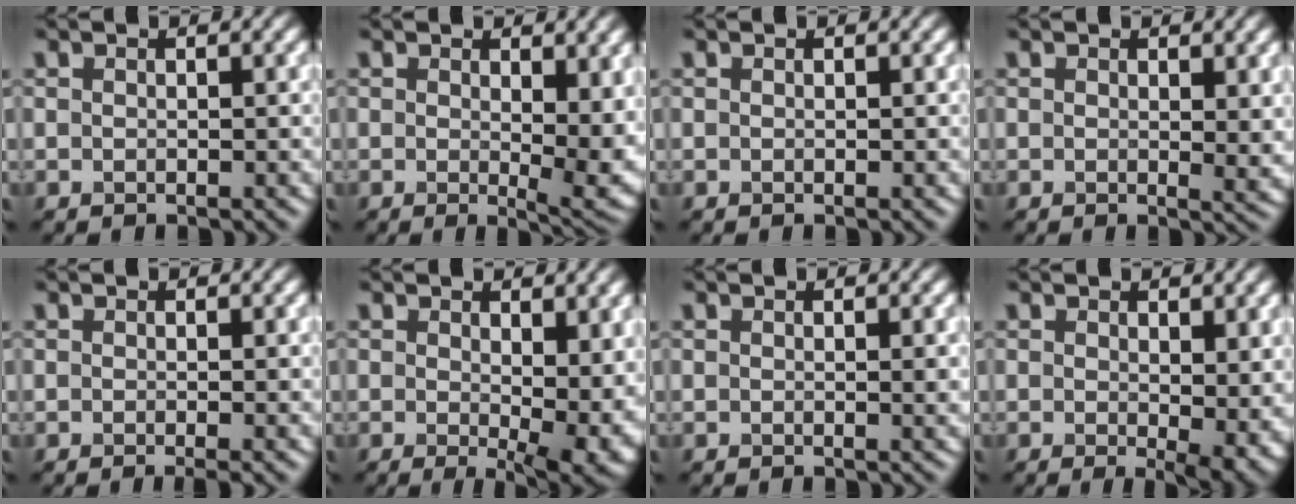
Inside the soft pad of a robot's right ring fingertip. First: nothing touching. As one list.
[{"total": 5.7, "force": [0.8, 2.1, 5.2], "torque": [-0.069, -0.015, 0.016]}, {"total": 0.0}, {"total": 1.7, "force": [0.5, 0.5, 1.6], "torque": [-0.017, -0.009, 0.010]}, {"total": 1.1, "force": [-0.4, 0.1, 1.0], "torque": [-0.015, -0.008, -0.008]}, {"total": 6.7, "force": [0.1, 3.0, 6.0], "torque": [-0.080, -0.018, 0.008]}, {"total": 0.8, "force": [0.1, 0.1, 0.8], "torque": [-0.010, -0.001, 0.000]}, {"total": 3.8, "force": [0.1, 1.3, 3.5], "torque": [-0.044, -0.012, 0.004]}]